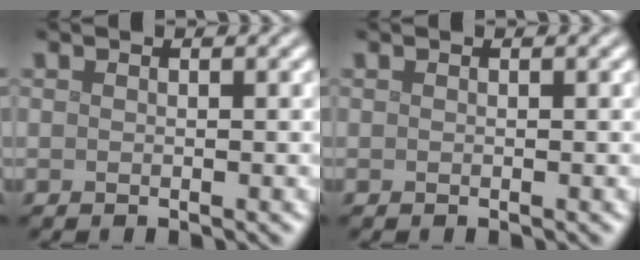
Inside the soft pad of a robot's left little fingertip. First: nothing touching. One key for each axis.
{"total": 0.0}